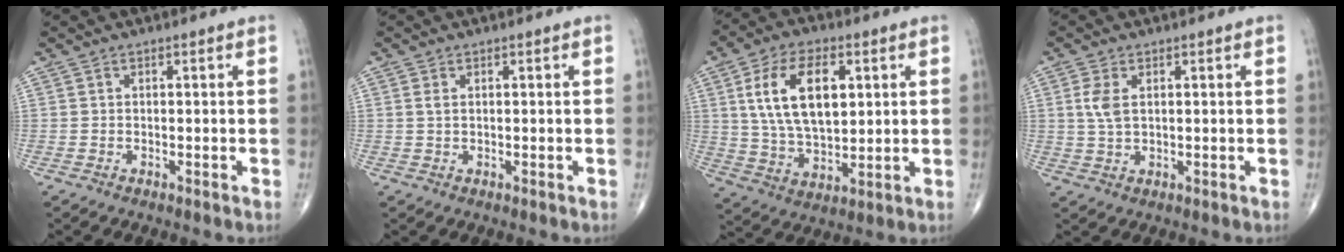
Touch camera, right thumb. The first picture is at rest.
{"total": 1.1, "force": [0.4, 0.6, 0.9], "torque": [-0.021, 0.006, 0.011]}
{"total": 15.8, "force": [4.1, 8.6, 12.6], "torque": [-0.214, -0.009, 0.081]}
{"total": 4.0, "force": [1.1, 2.1, 3.3], "torque": [-0.073, 0.001, 0.023]}